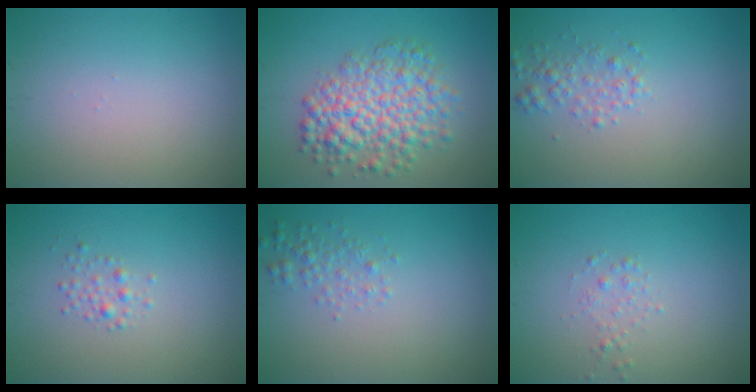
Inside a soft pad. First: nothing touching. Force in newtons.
{"total": 6.7, "press": 6.7, "slide": 0.1}
{"total": 1.9, "press": 1.9, "slide": 0.1}
{"total": 1.2, "press": 1.2, "slide": 0.1}
{"total": 1.5, "press": 1.5, "slide": 0.0}
{"total": 0.9, "press": 0.9, "slide": 0.0}